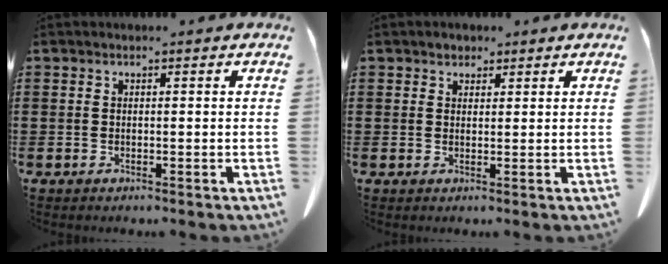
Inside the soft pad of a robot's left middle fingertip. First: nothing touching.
{"total": 1.5, "force": [1.2, 0.8, 0.1], "torque": [0.002, 0.003, 0.021]}